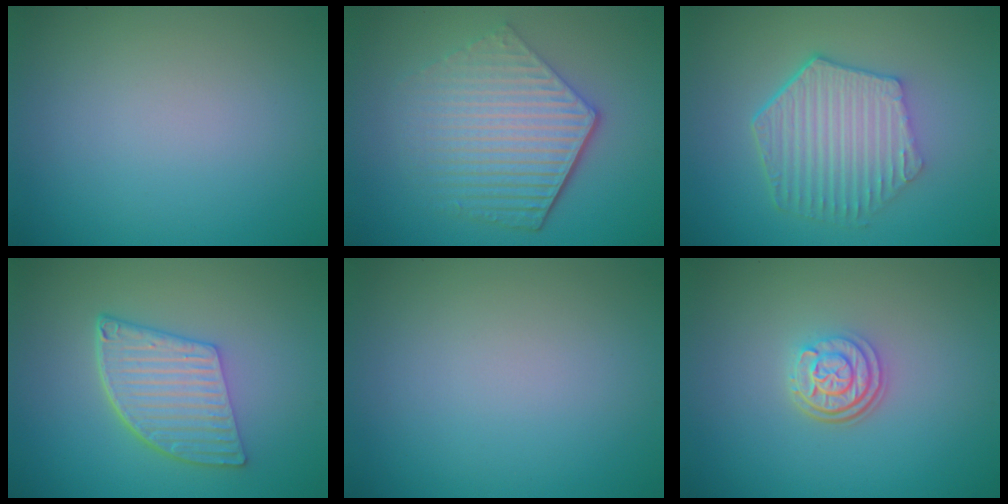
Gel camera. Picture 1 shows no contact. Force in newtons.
{"total": 6.2, "press": 4.5, "slide": 4.3}
{"total": 6.1, "press": 4.7, "slide": 4.0}
{"total": 5.8, "press": 4.3, "slide": 3.9}
{"total": 0.0}
{"total": 3.1, "press": 2.4, "slide": 2.0}